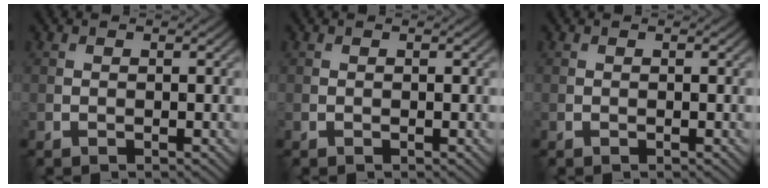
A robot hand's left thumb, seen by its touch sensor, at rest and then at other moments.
{"total": 0.0}
{"total": 0.0}